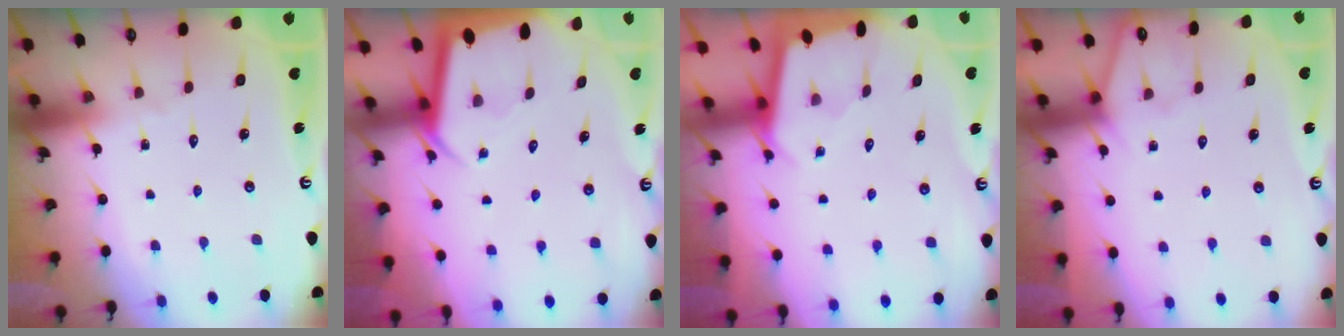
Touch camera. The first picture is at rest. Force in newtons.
{"total": 2.8, "press": 2.8, "slide": 0.1}
{"total": 1.9, "press": 1.9, "slide": 0.2}
{"total": 2.9, "press": 2.9, "slide": 0.3}